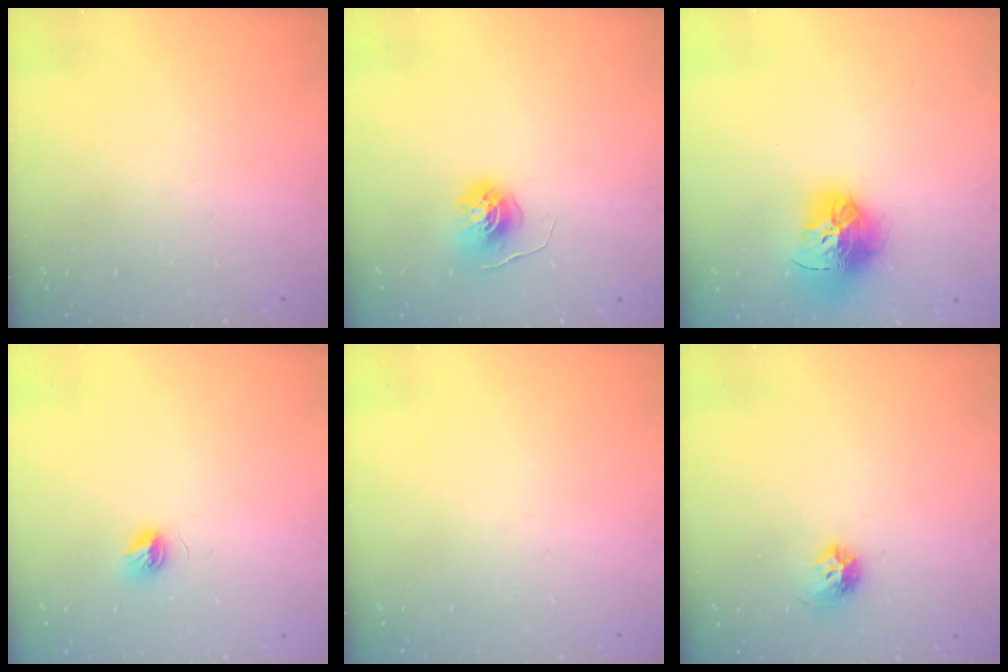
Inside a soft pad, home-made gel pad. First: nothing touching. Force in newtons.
{"total": 5.5, "press": 5.5, "slide": 0.3}
{"total": 15.9, "press": 15.9, "slide": 1.6}
{"total": 4.9, "press": 4.9, "slide": 0.4}
{"total": 0.0}
{"total": 7.0, "press": 7.0, "slide": 0.8}